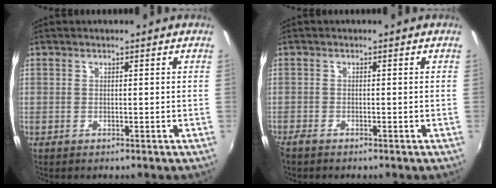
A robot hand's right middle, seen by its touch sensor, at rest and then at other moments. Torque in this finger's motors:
{"motor_torque": [0.70, -0.71, 0.01, 0.03]}